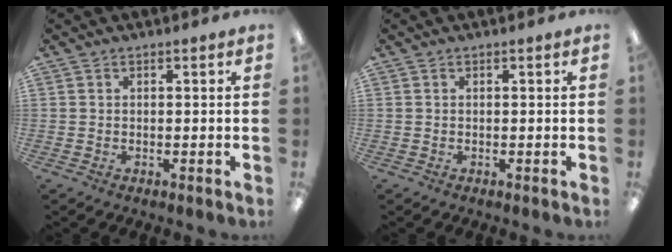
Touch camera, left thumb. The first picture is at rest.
{"total": 0.0}